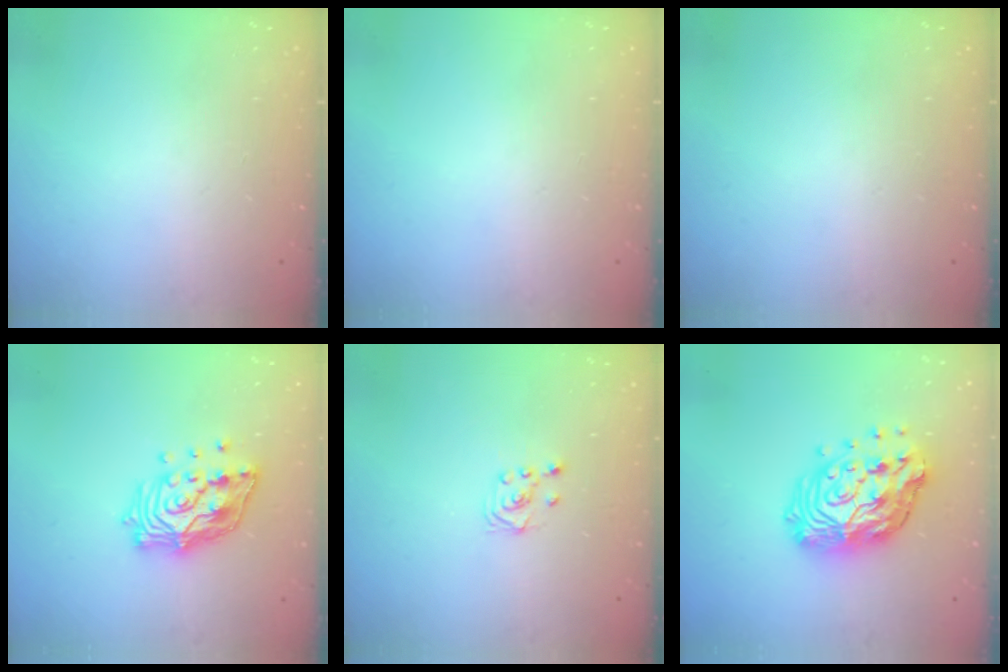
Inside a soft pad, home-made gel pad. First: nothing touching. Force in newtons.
{"total": 0.0}
{"total": 0.0}
{"total": 14.9, "press": 14.8, "slide": 1.7}
{"total": 2.3, "press": 2.2, "slide": 0.6}
{"total": 18.3, "press": 18.2, "slide": 1.8}